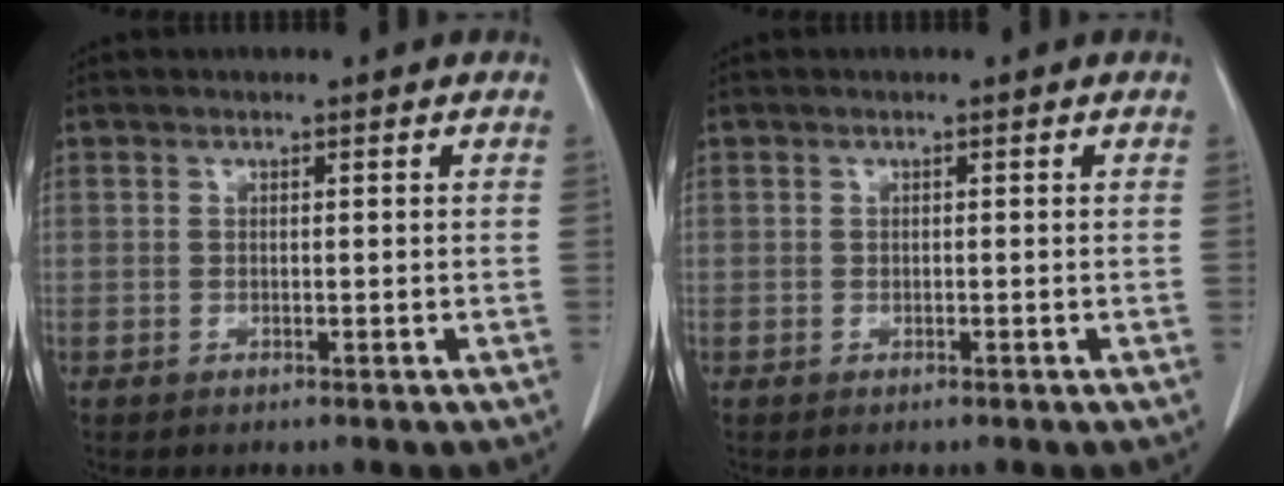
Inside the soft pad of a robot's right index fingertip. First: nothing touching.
{"total": 0.0}